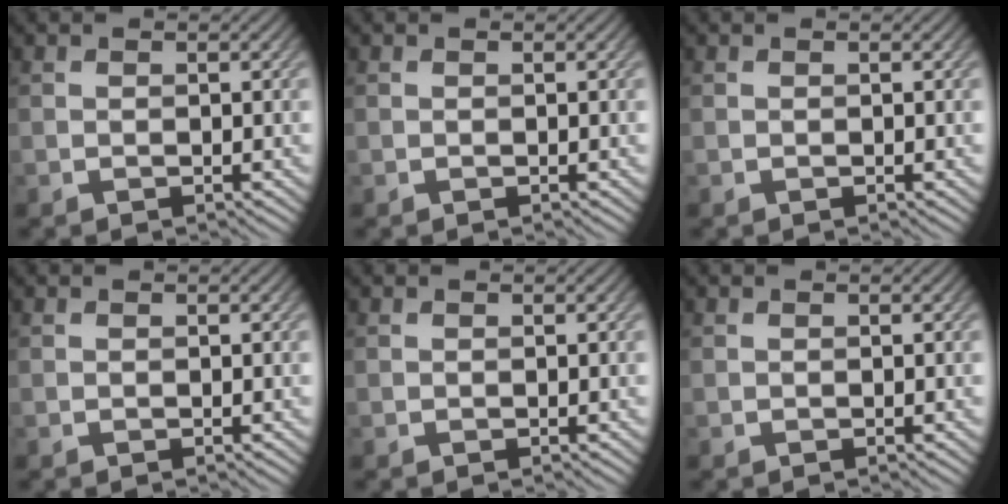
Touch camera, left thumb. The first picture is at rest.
{"total": 0.0}
{"total": 0.0}
{"total": 0.0}
{"total": 0.0}
{"total": 0.0}